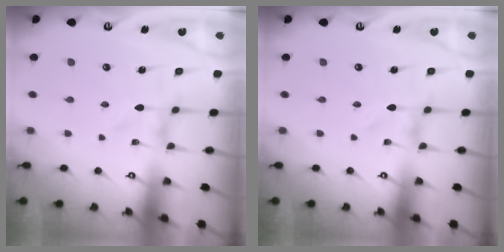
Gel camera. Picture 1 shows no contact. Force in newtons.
{"total": 0.0}